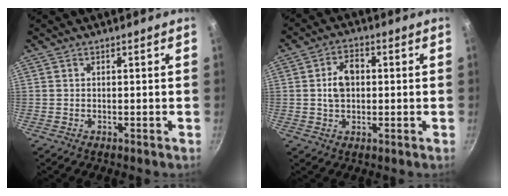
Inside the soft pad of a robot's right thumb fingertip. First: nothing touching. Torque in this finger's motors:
{"motor_torque": [-0.08, 0.13, 0.15, 0.16, 0.04]}